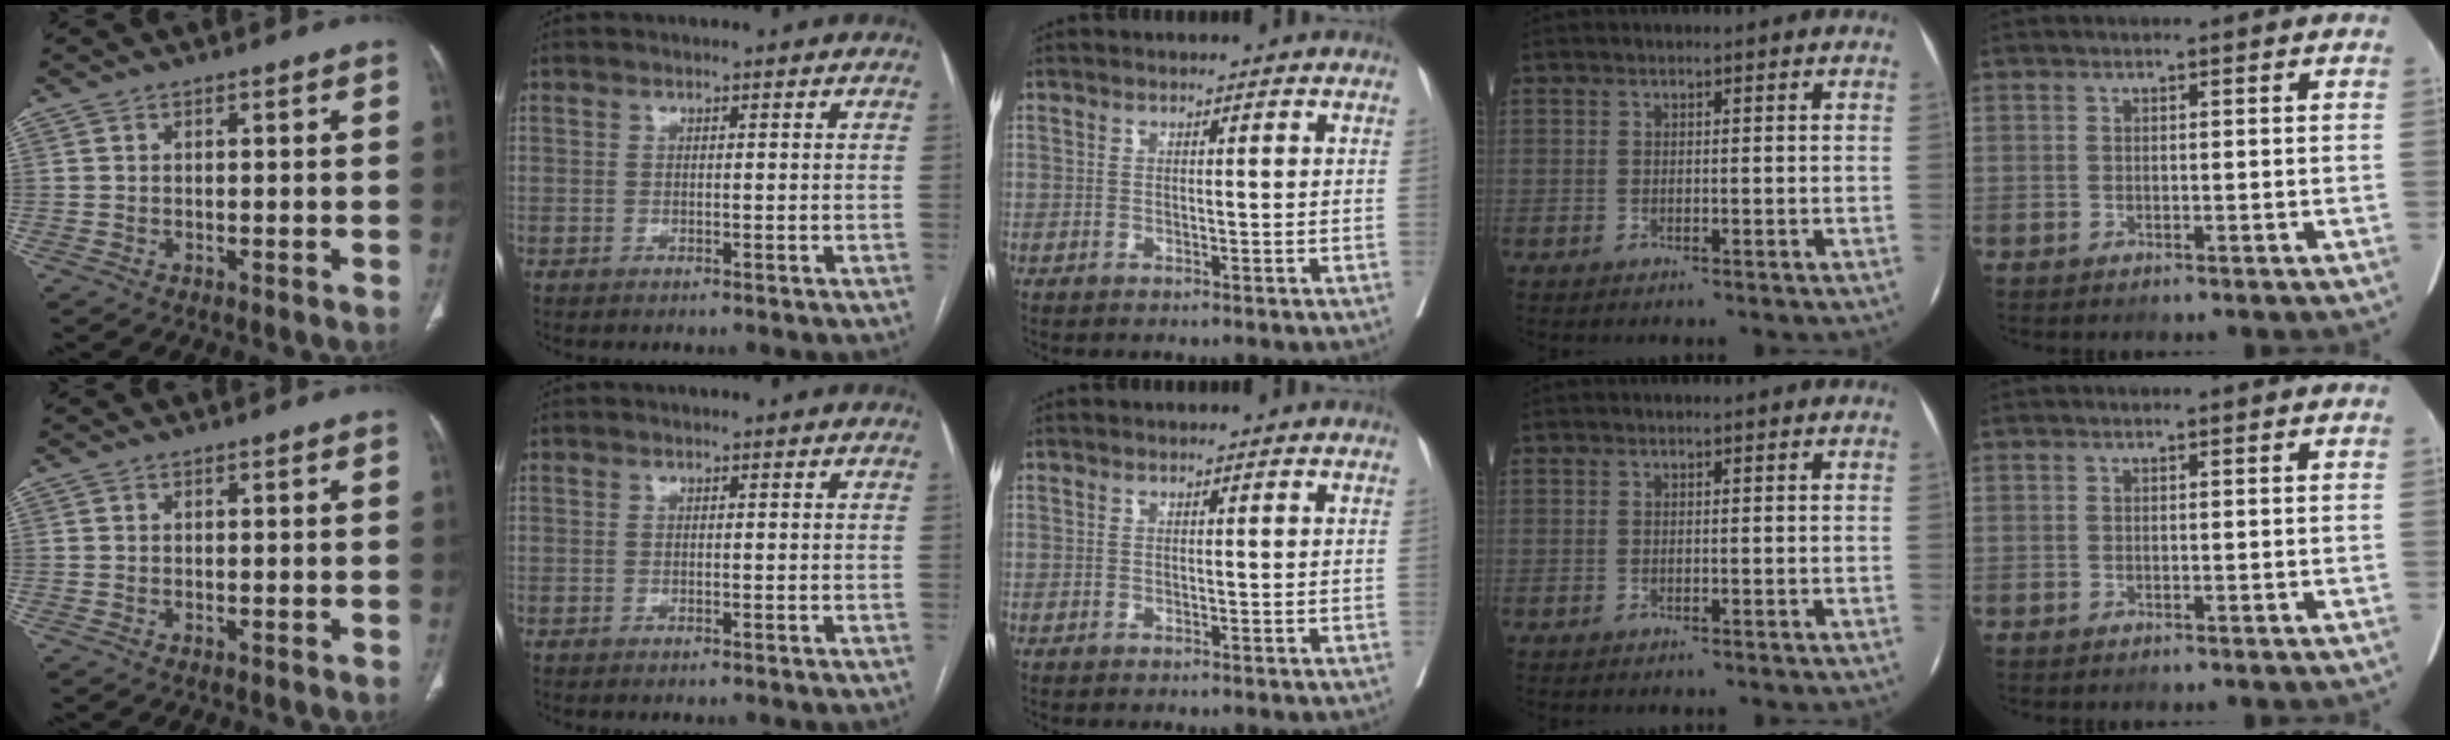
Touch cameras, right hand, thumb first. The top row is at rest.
{}